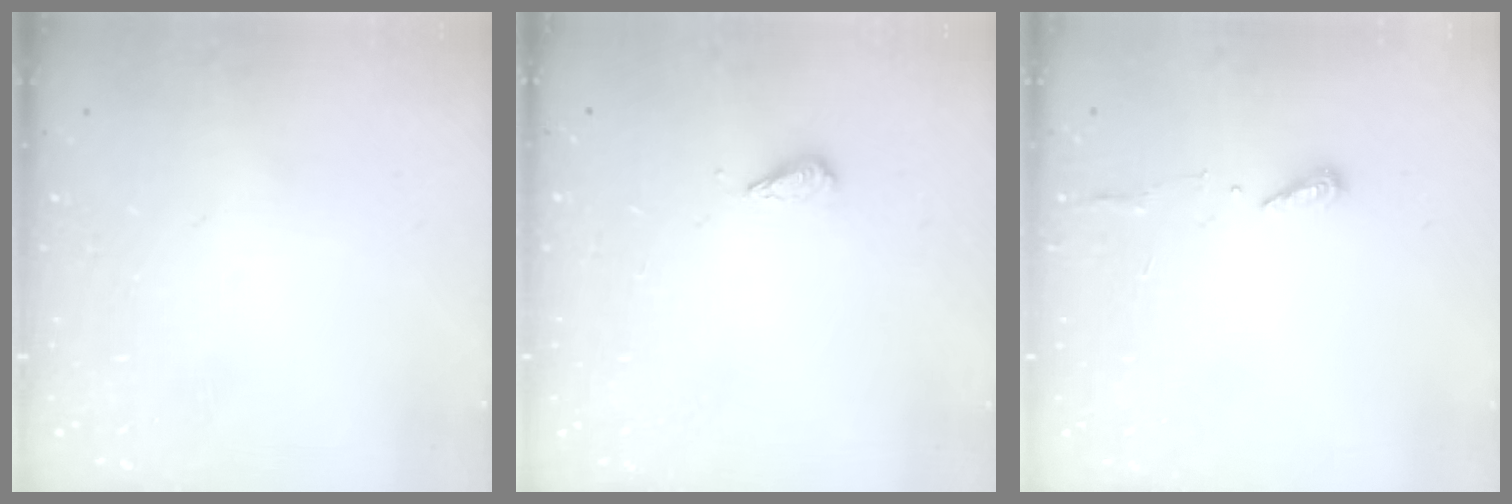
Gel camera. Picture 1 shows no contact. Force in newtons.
{"total": 3.6, "press": 3.6, "slide": 0.5}
{"total": 6.3, "press": 6.3, "slide": 0.5}